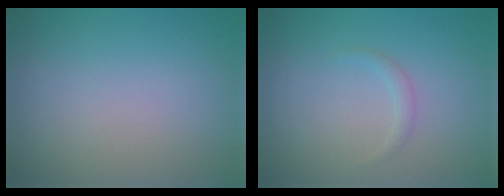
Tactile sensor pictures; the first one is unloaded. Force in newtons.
{"total": 0.8, "press": 0.8, "slide": 0.0}